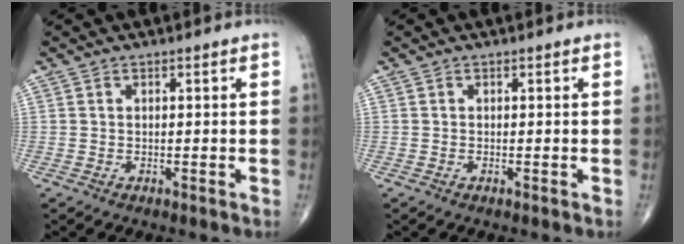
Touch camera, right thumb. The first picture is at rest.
{"total": 0.0}